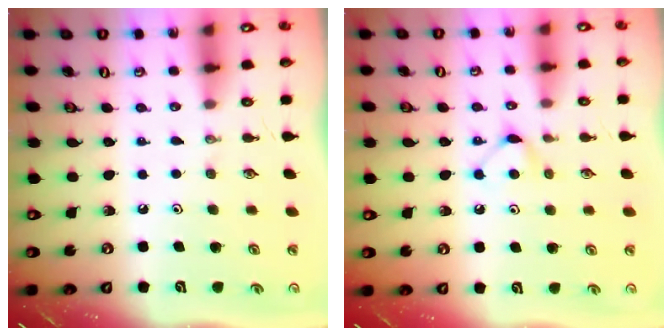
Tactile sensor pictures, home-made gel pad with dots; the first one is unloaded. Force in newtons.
{"total": 5.5, "press": 5.5, "slide": 0.8}